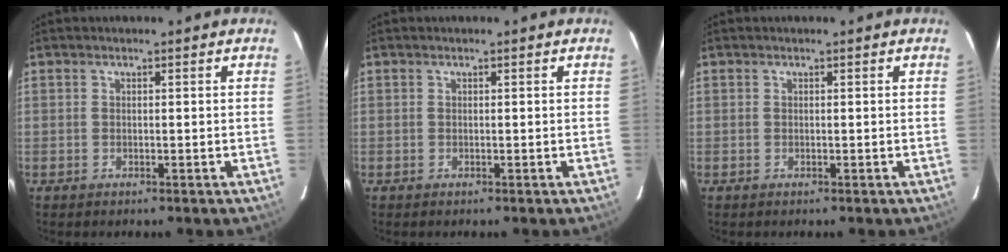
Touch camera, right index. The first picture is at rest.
{"total": 0.0}
{"total": 0.0}